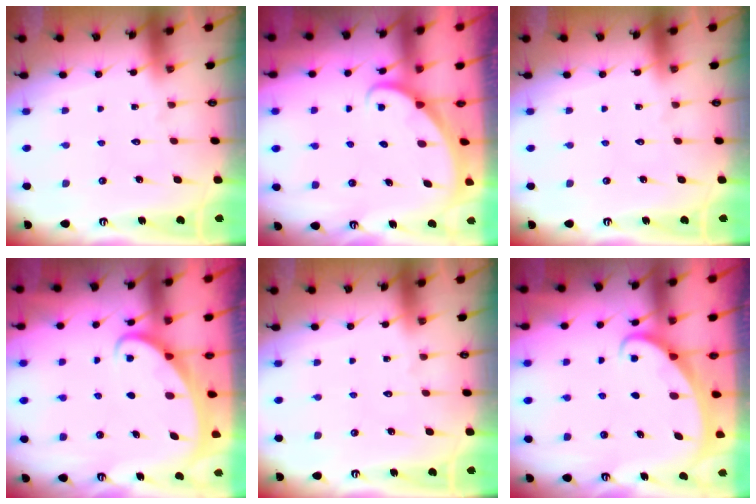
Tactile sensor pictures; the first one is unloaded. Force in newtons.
{"total": 1.7, "press": 1.7, "slide": 0.1}
{"total": 0.0}
{"total": 2.0, "press": 2.0, "slide": 0.0}
{"total": 0.0}
{"total": 2.0, "press": 2.0, "slide": 0.1}